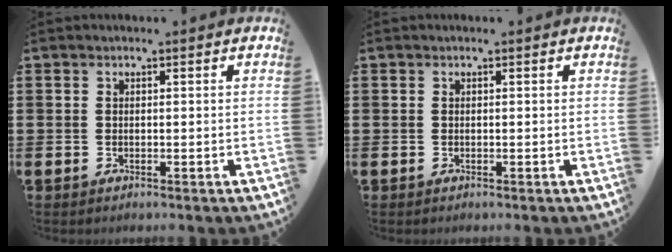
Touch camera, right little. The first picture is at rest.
{"total": 0.0}